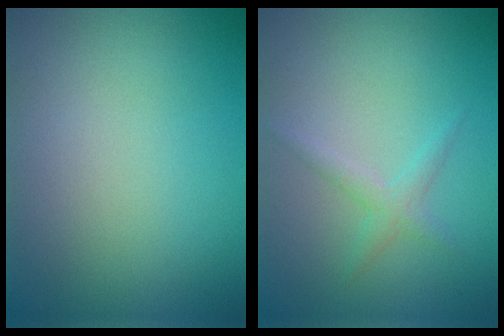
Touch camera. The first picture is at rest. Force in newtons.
{"total": 1.4, "press": 1.4, "slide": 0.1}